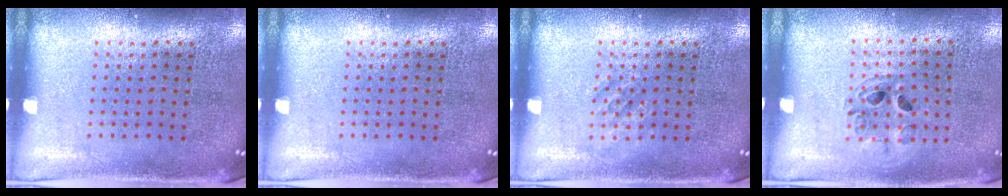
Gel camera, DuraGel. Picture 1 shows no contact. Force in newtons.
{"total": 0.0}
{"total": 1.0, "press": 1.0, "slide": 0.2}
{"total": 1.0, "press": 1.0, "slide": 0.1}